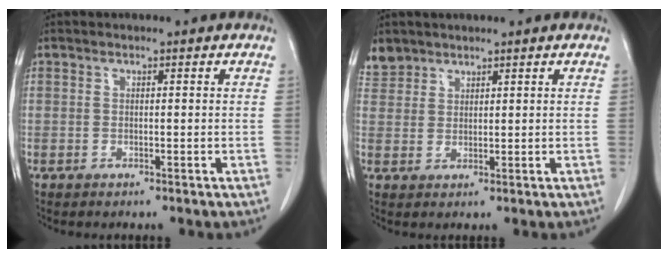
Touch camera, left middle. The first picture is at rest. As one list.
[{"total": 3.1, "force": [2.7, 1.6, -0.1], "torque": [0.007, 0.009, 0.053]}]